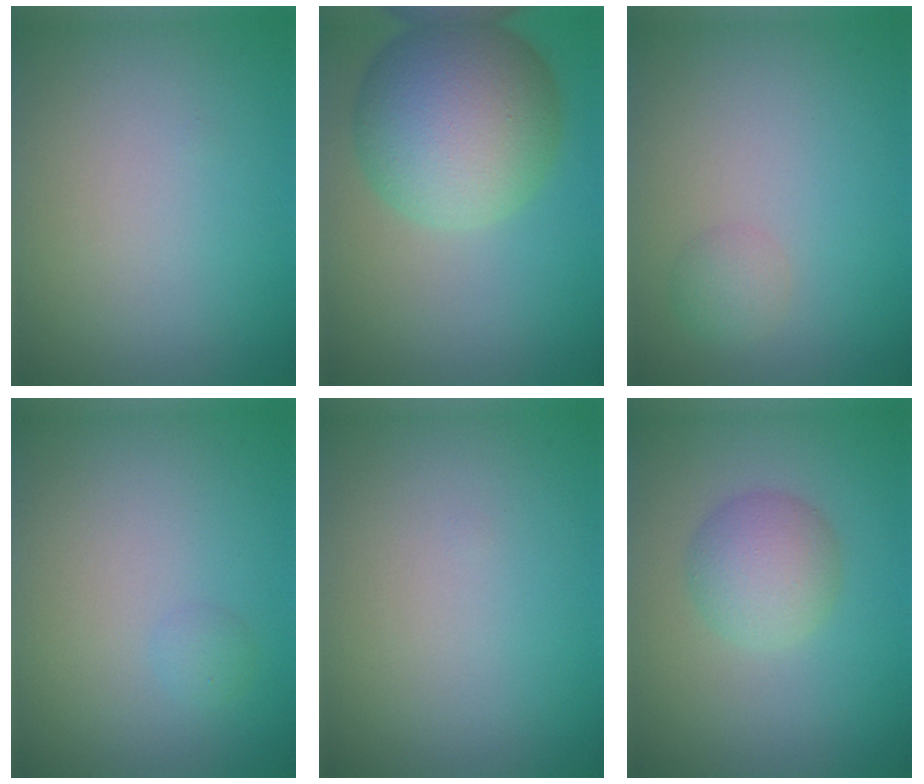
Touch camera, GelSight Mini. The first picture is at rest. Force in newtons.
{"total": 10.6, "press": 10.6, "slide": 0.6}
{"total": 1.4, "press": 1.4, "slide": 0.1}
{"total": 0.8, "press": 0.8, "slide": 0.0}
{"total": 0.0}
{"total": 3.5, "press": 3.5, "slide": 0.1}